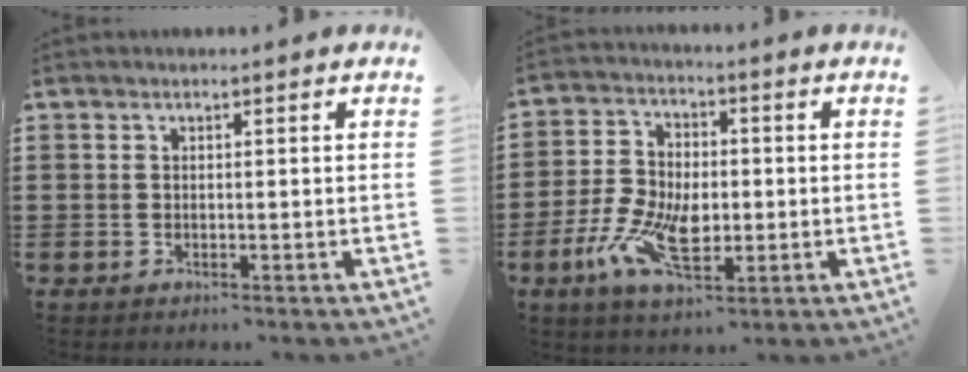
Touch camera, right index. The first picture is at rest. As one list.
[{"total": 9.6, "force": [-2.7, 5.5, 7.4], "torque": [-0.176, -0.001, -0.052]}]